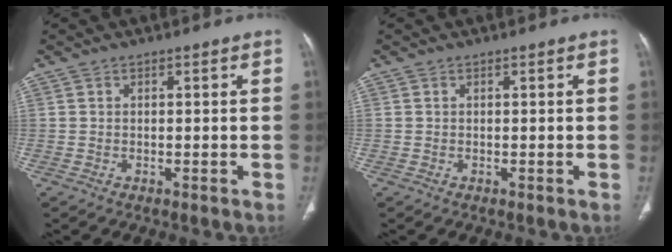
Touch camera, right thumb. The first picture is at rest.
{"total": 0.0}